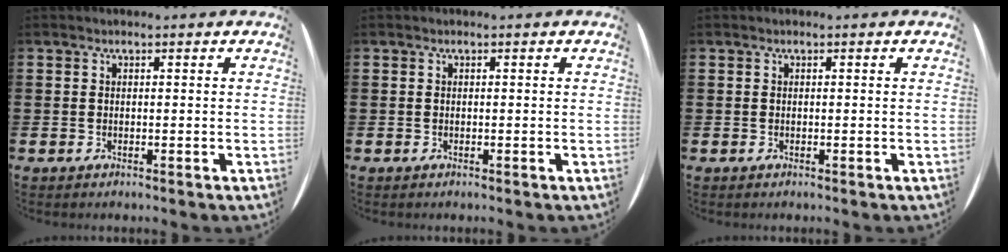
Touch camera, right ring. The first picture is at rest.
{"total": 0.0}
{"total": 0.0}